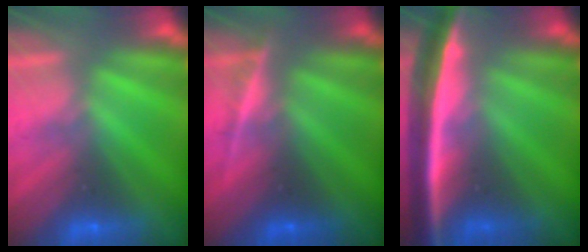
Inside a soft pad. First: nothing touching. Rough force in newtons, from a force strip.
{"total": 4.4}
{"total": 8.3}